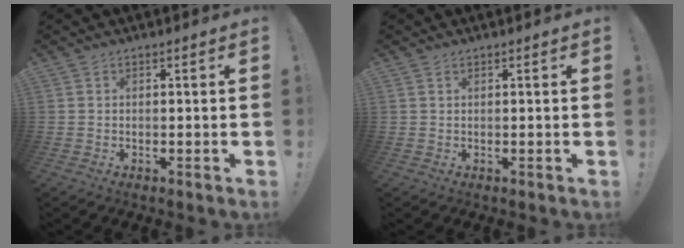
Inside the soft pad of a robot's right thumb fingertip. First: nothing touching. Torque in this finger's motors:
{"motor_torque": [0.08, 0.08, 0.09, 0.05, 0.00]}